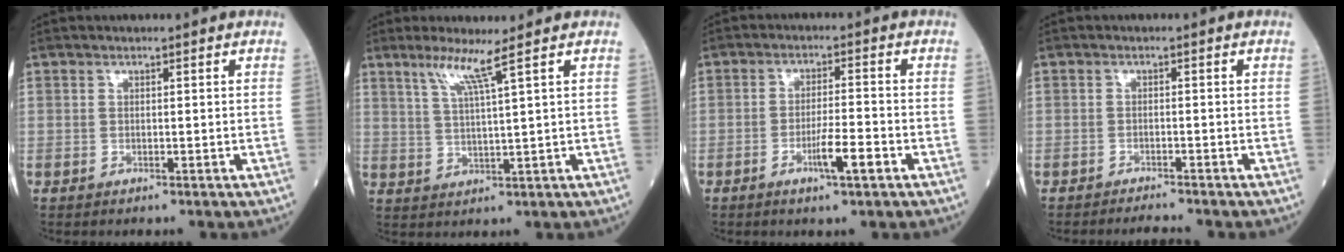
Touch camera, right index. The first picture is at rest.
{"total": 4.8, "force": [3.0, -1.2, 3.5], "torque": [-0.073, -0.005, 0.063]}
{"total": 5.1, "force": [-2.4, 0.2, 4.5], "torque": [-0.080, -0.004, -0.041]}
{"total": 2.4, "force": [-2.3, -0.6, 0.4], "torque": [-0.009, -0.010, -0.033]}